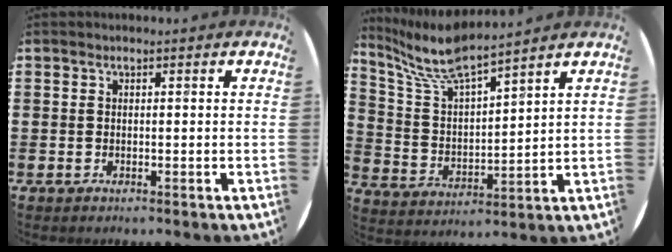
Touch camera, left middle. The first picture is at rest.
{"total": 7.8, "force": [7.1, 1.1, 3.2], "torque": [-0.088, -0.035, 0.126]}